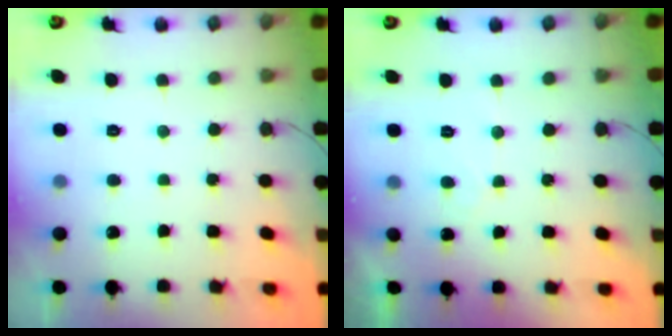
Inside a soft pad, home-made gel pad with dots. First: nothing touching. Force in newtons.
{"total": 2.7, "press": 2.7, "slide": 0.1}